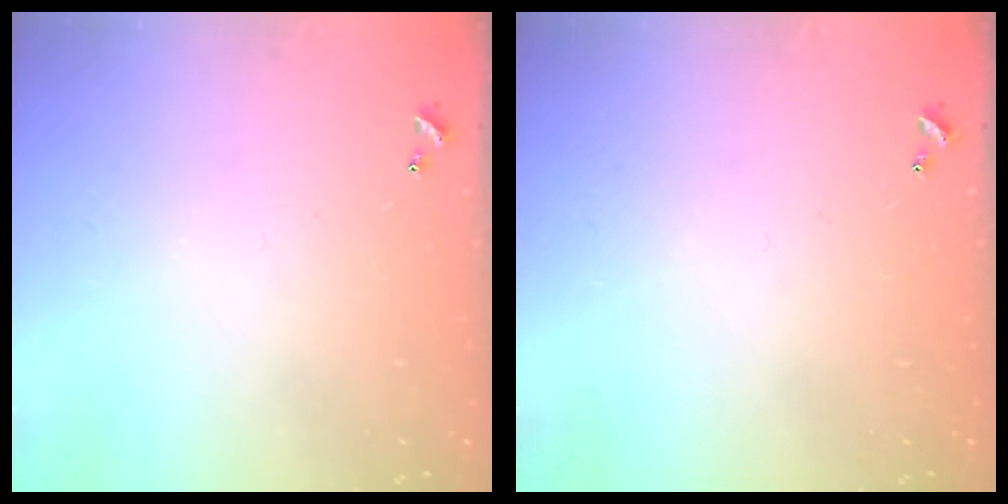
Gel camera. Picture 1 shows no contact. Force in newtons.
{"total": 0.0}